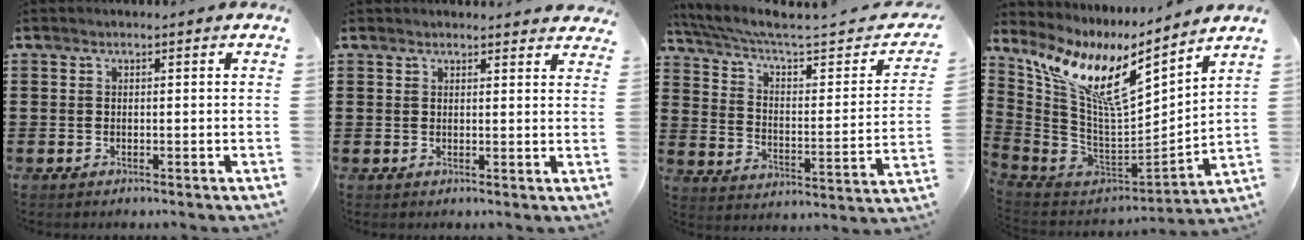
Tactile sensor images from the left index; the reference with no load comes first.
{"total": 1.9, "force": [1.8, 0.3, 0.2], "torque": [0.000, -0.004, 0.034]}
{"total": 5.3, "force": [3.7, 1.2, 3.6], "torque": [-0.088, -0.029, 0.056]}
{"total": 11.9, "force": [7.6, 3.2, 8.5], "torque": [-0.194, -0.048, 0.130]}